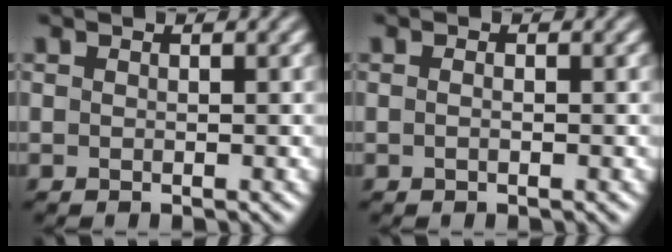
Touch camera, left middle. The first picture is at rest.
{"total": 0.6, "force": [-0.2, 0.2, 0.5], "torque": [-0.009, -0.008, -0.003]}